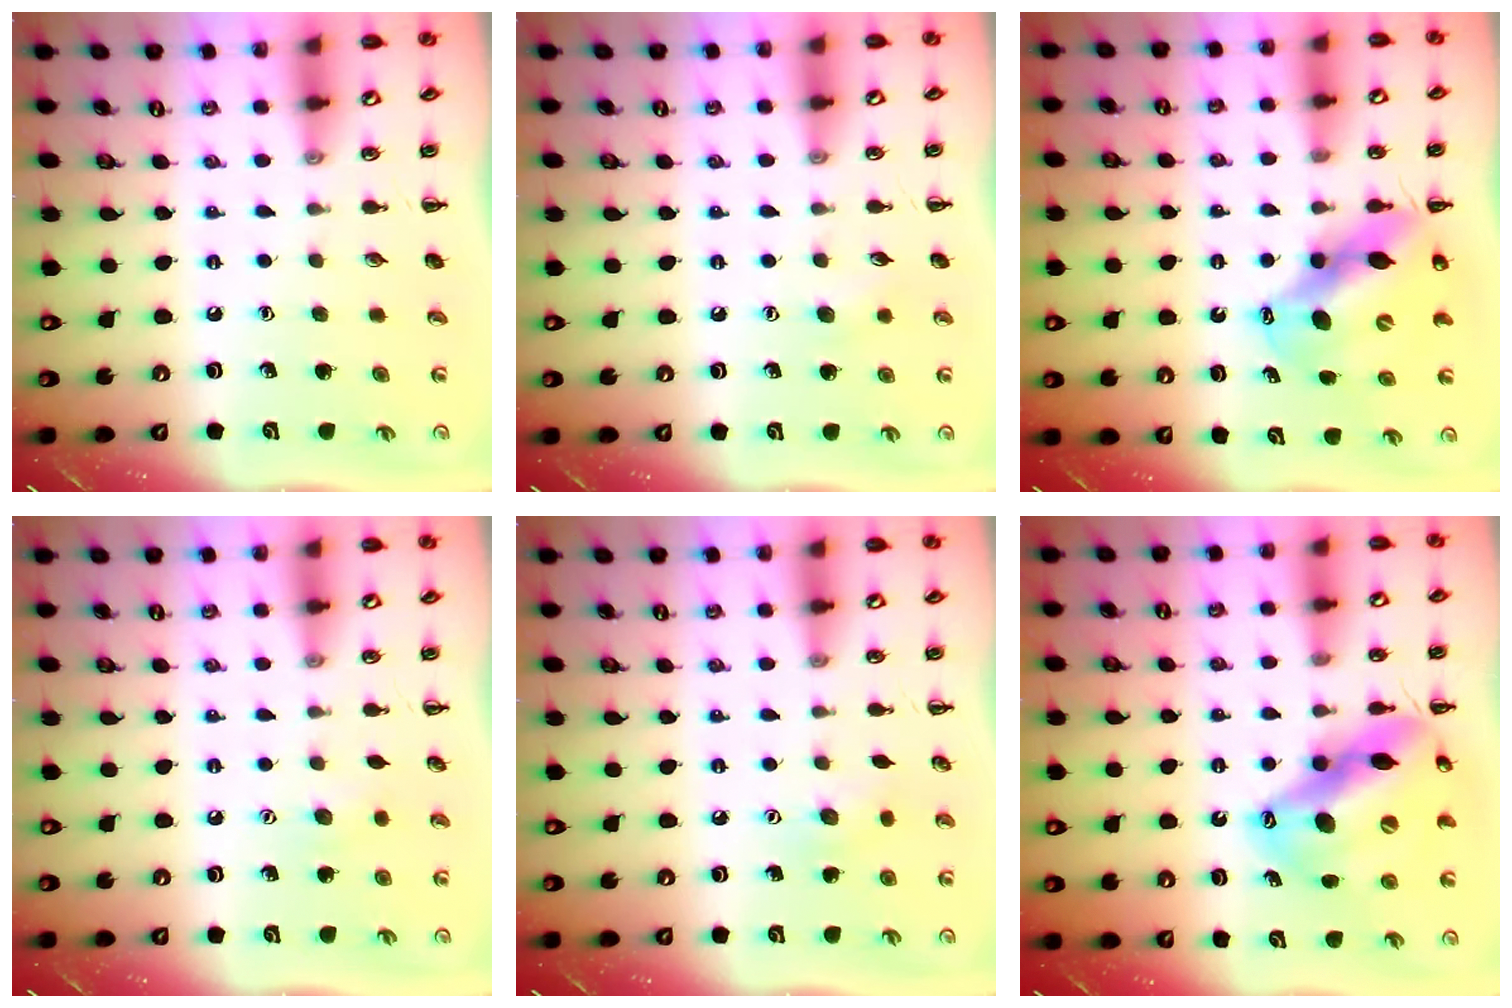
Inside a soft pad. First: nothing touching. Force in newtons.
{"total": 4.8, "press": 4.7, "slide": 1.2}
{"total": 12.8, "press": 12.4, "slide": 3.2}
{"total": 4.5, "press": 4.3, "slide": 1.1}
{"total": 3.8, "press": 3.7, "slide": 1.1}
{"total": 18.4, "press": 17.7, "slide": 5.1}